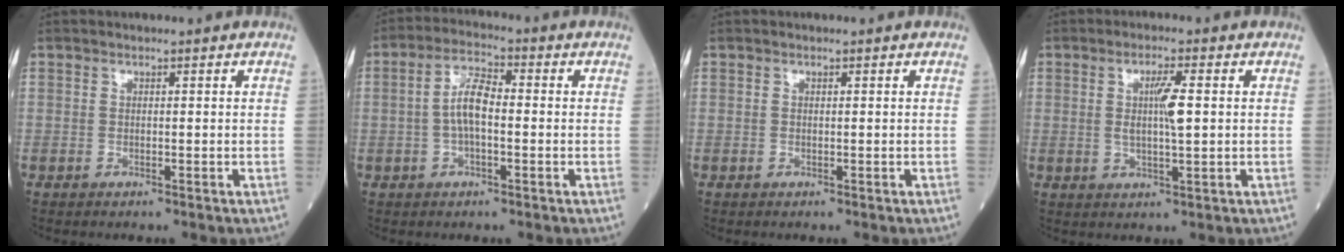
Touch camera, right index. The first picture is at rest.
{"total": 5.8, "force": [-0.4, 2.0, 5.4], "torque": [-0.112, 0.016, -0.012]}
{"total": 0.0}
{"total": 4.8, "force": [0.7, 0.4, 4.8], "torque": [-0.086, -0.001, 0.012]}